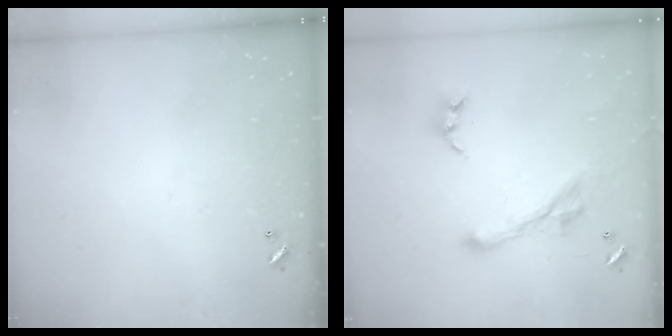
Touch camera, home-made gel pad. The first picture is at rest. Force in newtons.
{"total": 2.8, "press": 2.5, "slide": 1.3}